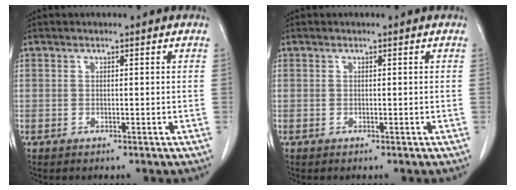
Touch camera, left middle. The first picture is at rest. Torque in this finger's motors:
{"motor_torque": [0.15, -0.09, 0.09, 0.01]}